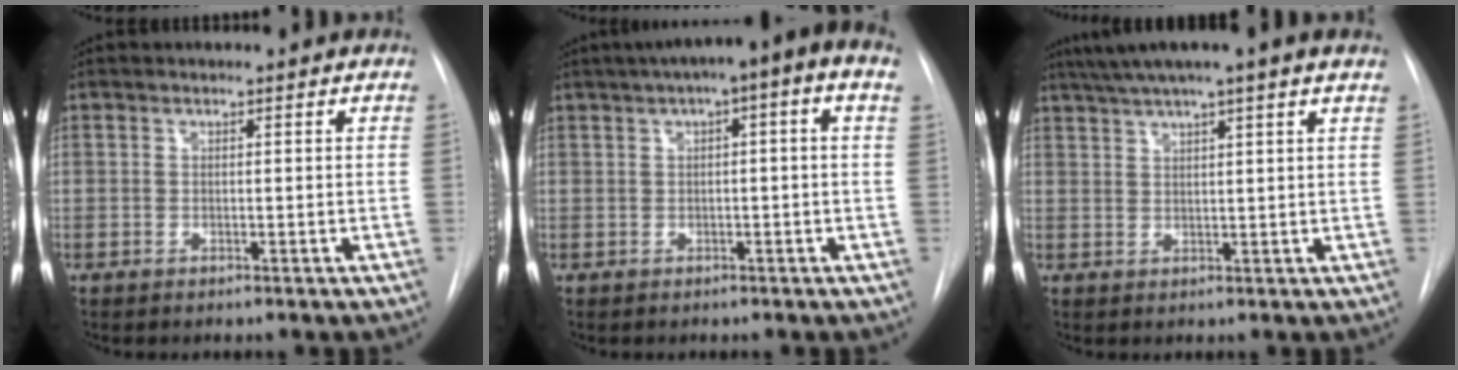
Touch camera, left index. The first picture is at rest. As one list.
[{"total": 9.6, "force": [4.2, 1.2, 8.6], "torque": [-0.121, 0.046, 0.048]}, {"total": 9.9, "force": [7.5, -0.4, 6.5], "torque": [-0.112, 0.041, 0.102]}]